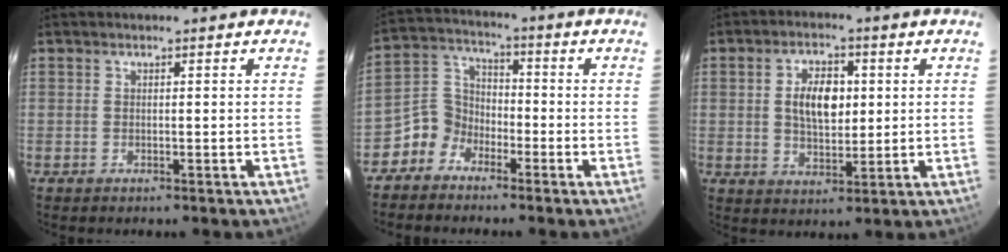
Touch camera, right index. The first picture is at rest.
{"total": 6.4, "force": [-4.1, 4.8, 0.9], "torque": [-0.023, 0.033, -0.096]}
{"total": 8.0, "force": [1.2, 4.5, 6.5], "torque": [-0.116, 0.011, 0.026]}